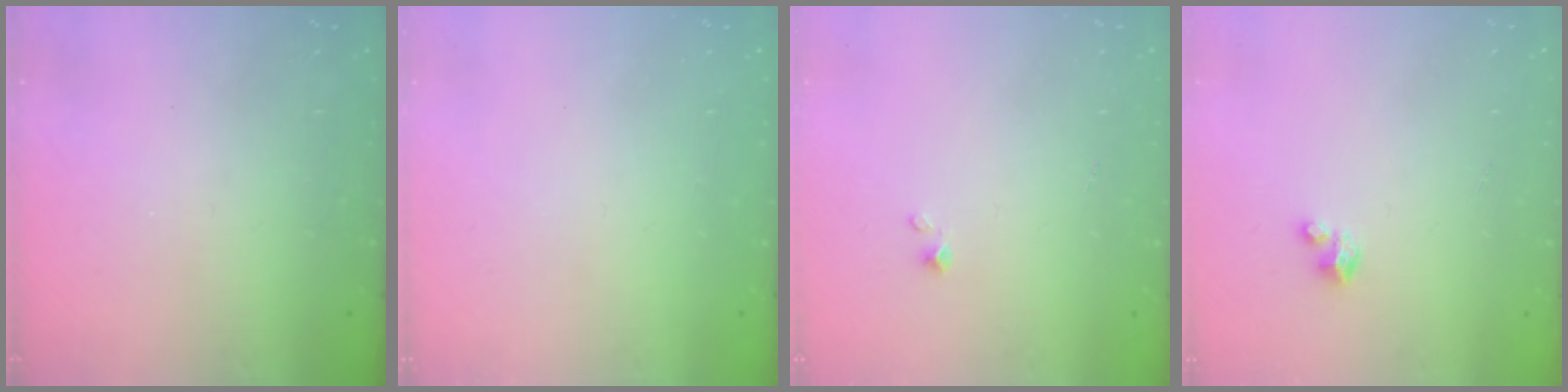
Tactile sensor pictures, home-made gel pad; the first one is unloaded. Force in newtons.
{"total": 0.0}
{"total": 0.6, "press": 0.6, "slide": 0.1}
{"total": 1.7, "press": 1.6, "slide": 0.1}